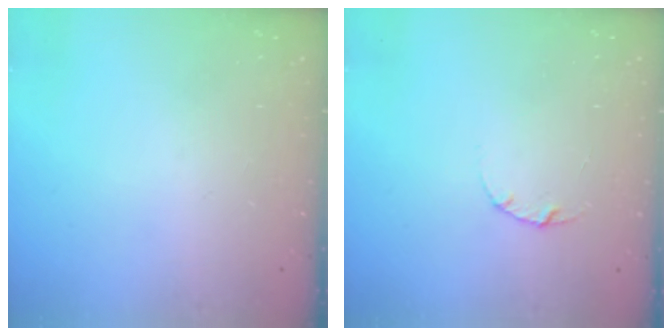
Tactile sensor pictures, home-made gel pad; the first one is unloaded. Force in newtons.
{"total": 3.0, "press": 3.0, "slide": 0.4}